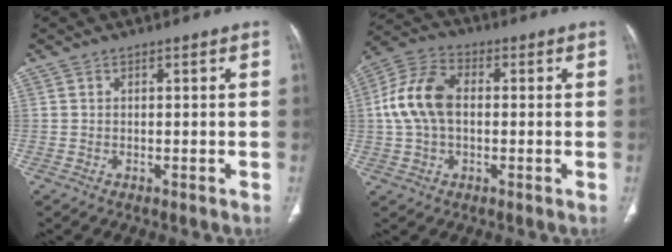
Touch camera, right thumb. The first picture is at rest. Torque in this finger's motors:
{"motor_torque": [-0.23, 0.80, 1.07, -0.39, 0.13]}